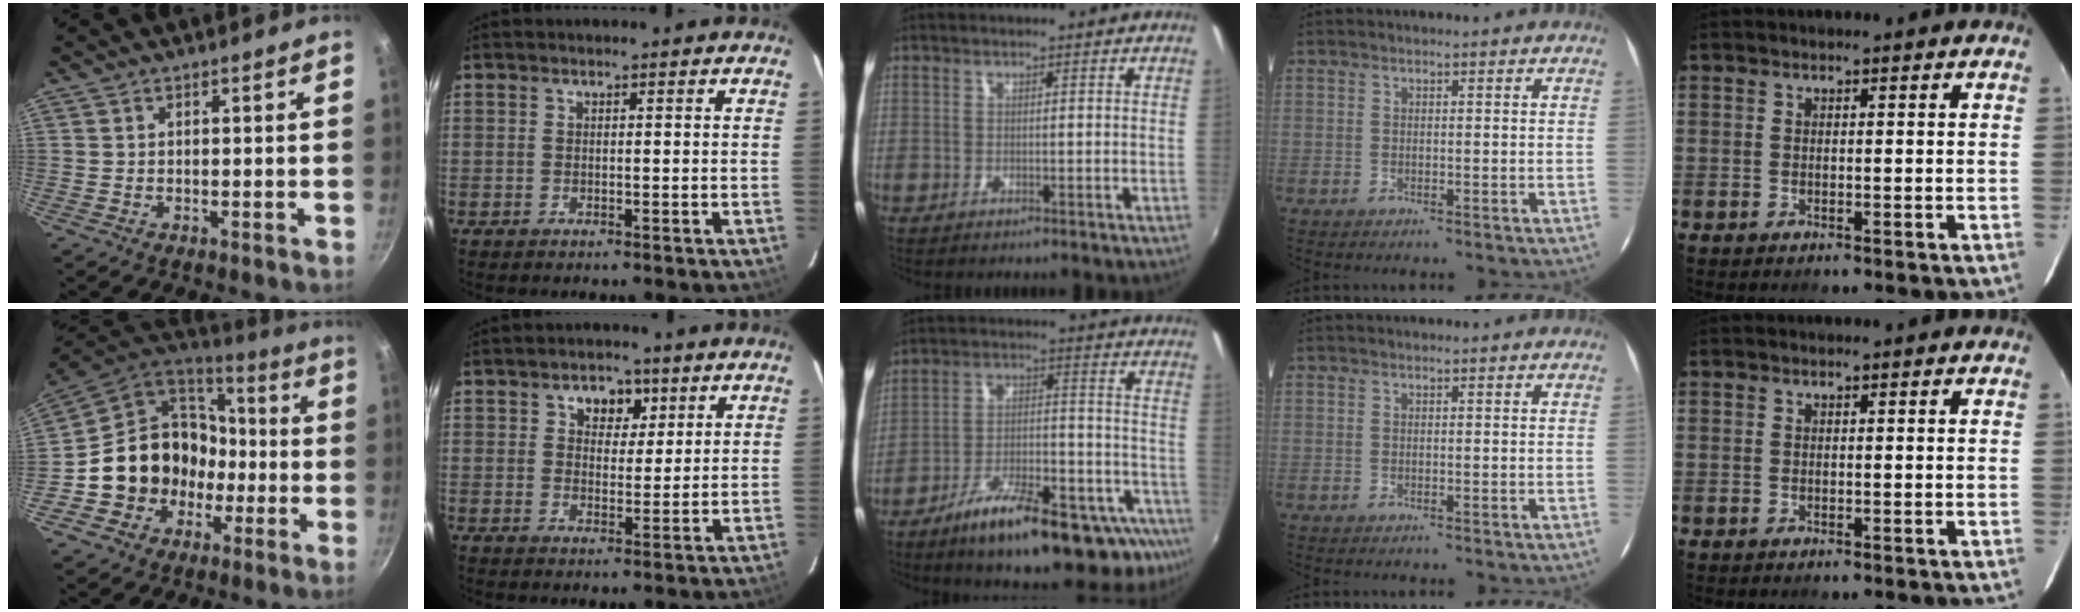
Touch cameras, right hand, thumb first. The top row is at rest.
{"thumb": {"total": 17.1, "force": [-3.4, 15.2, 7.0], "torque": [-0.086, 0.056, -0.047]}, "index": {"total": 5.2, "force": [2.5, 3.8, 2.5], "torque": [-0.032, 0.005, 0.039]}, "middle": {"total": 24.0, "force": [-17.6, 6.5, 14.9], "torque": [-0.200, -0.012, -0.248]}}